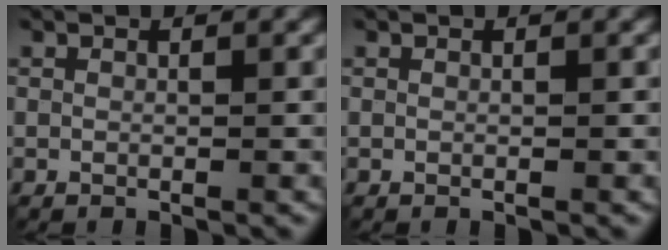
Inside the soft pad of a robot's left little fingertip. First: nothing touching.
{"total": 0.0}